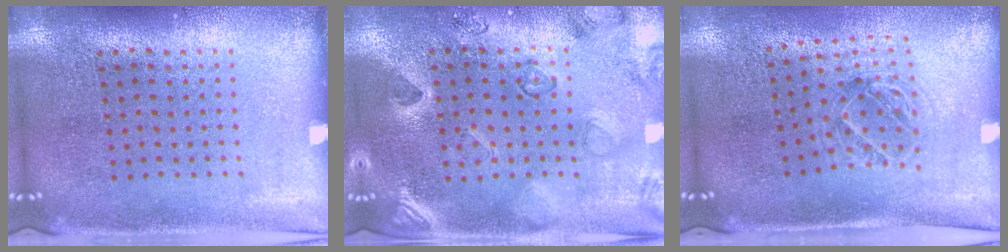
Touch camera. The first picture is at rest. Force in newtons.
{"total": 2.3, "press": 2.1, "slide": 1.0}
{"total": 1.1, "press": 1.1, "slide": 0.3}